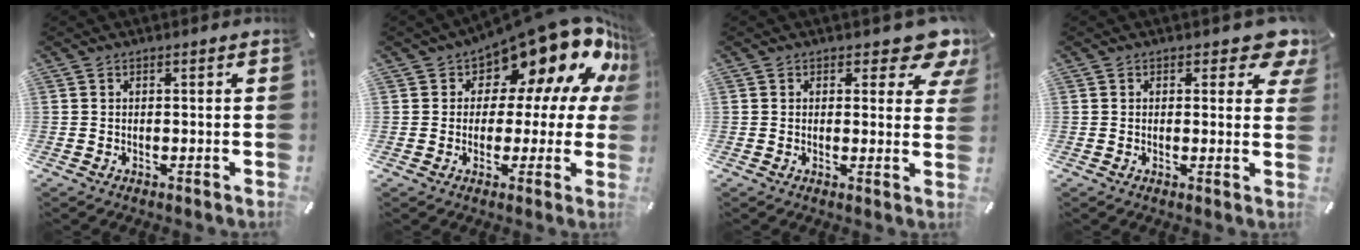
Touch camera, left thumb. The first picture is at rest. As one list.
[{"total": 15.9, "force": [11.0, 7.7, 8.6], "torque": [-0.131, -0.096, 0.189]}, {"total": 7.9, "force": [5.4, 3.5, 4.5], "torque": [-0.038, -0.040, 0.089]}, {"total": 5.6, "force": [3.4, 2.9, 3.3], "torque": [-0.027, -0.017, 0.052]}]